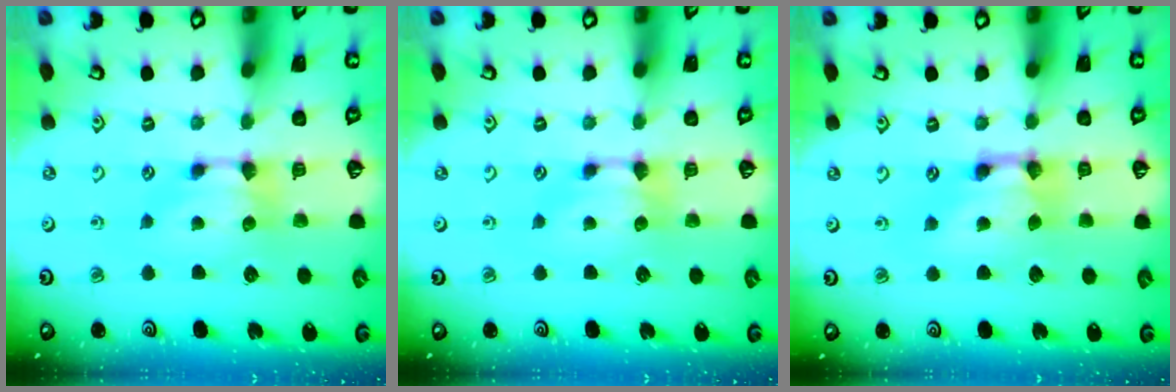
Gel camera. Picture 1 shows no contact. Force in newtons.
{"total": 0.0}
{"total": 2.6, "press": 2.6, "slide": 0.2}